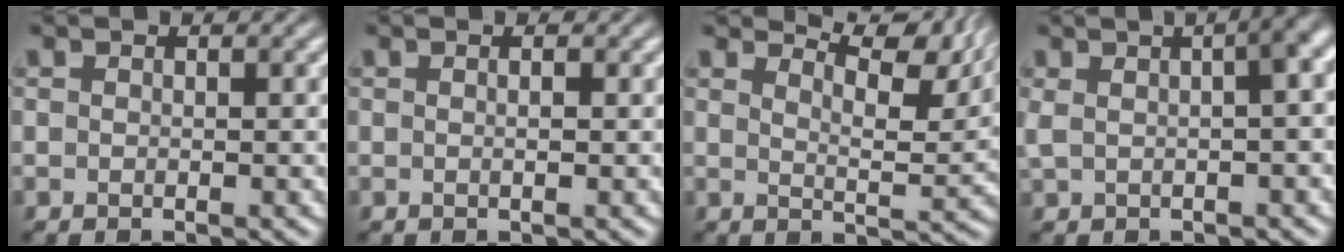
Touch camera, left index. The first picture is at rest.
{"total": 0.8, "force": [0.1, 0.1, 0.8], "torque": [-0.012, 0.001, 0.001]}
{"total": 8.6, "force": [6.8, 2.2, 4.8], "torque": [-0.061, 0.013, 0.080]}
{"total": 8.3, "force": [2.1, 3.8, 7.1], "torque": [-0.077, 0.028, 0.025]}